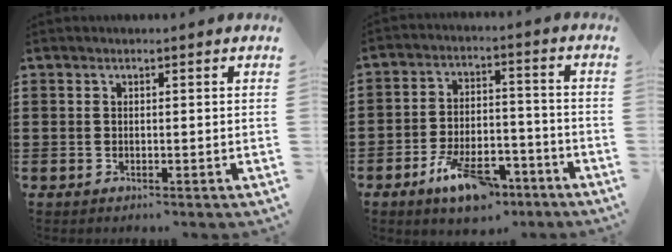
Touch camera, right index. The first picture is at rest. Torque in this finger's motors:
{"motor_torque": [1.12, -1.02, 0.55, 0.17]}